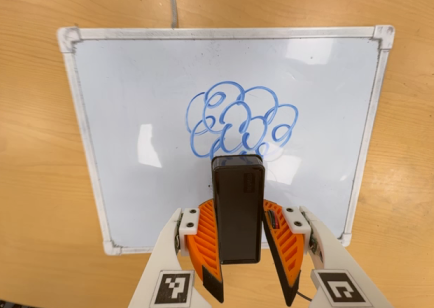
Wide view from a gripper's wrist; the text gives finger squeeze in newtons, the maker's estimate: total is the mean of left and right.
{"total": 5.7, "left": 5.6, "right": 5.7}